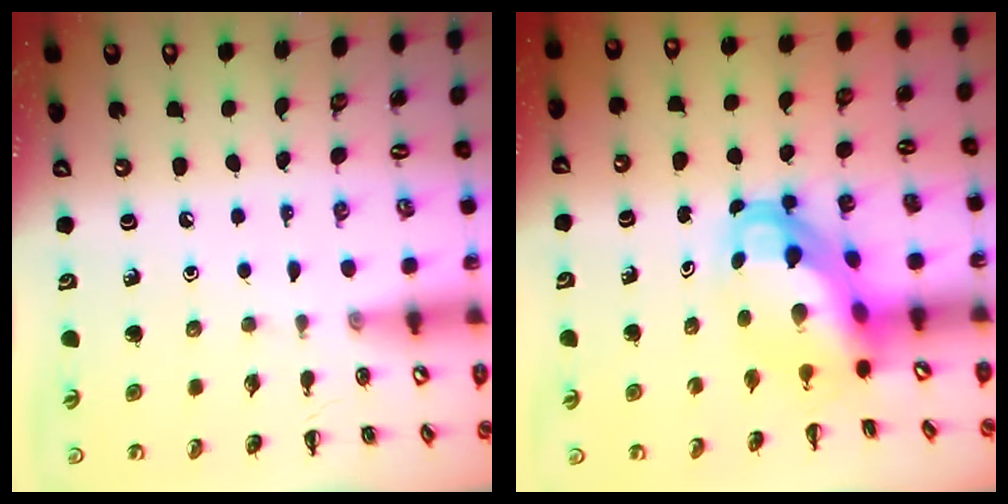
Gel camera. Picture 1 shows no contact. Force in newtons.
{"total": 6.3, "press": 6.1, "slide": 1.6}